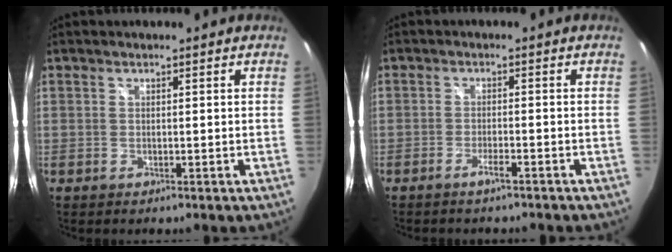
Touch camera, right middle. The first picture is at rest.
{"total": 2.3, "force": [-2.0, 0.2, 1.1], "torque": [-0.033, 0.002, -0.036]}